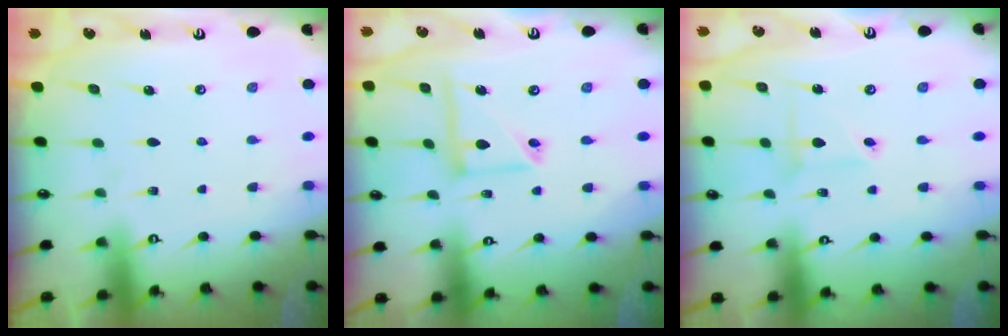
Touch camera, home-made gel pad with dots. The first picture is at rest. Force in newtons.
{"total": 8.1, "press": 8.1, "slide": 0.4}
{"total": 3.0, "press": 3.0, "slide": 0.2}